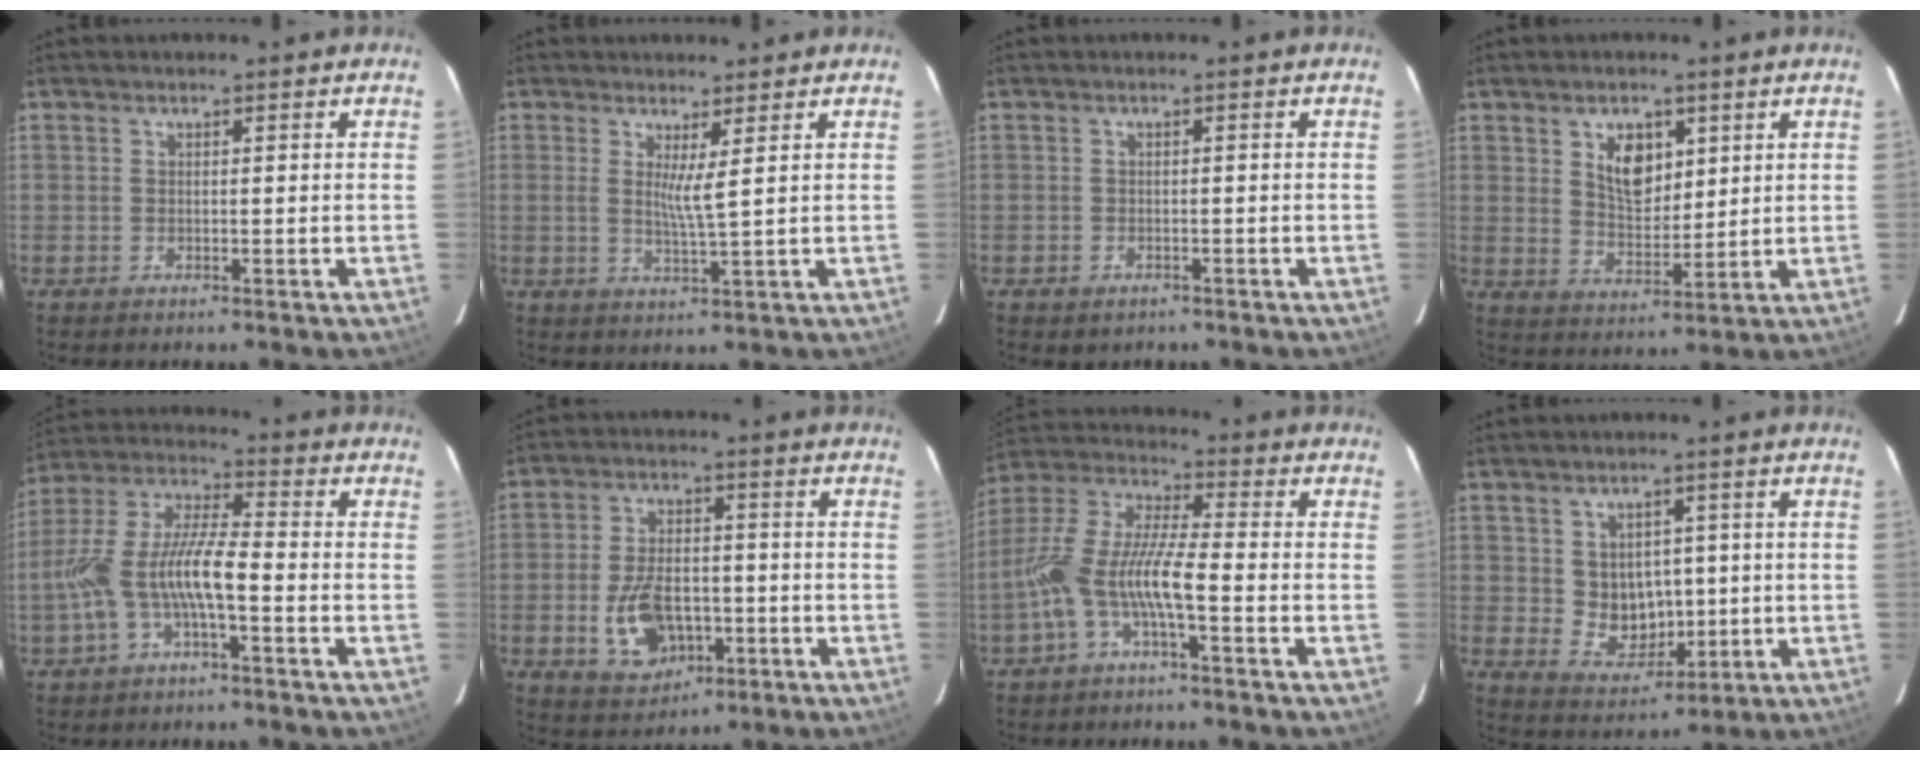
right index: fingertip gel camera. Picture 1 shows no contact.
{"total": 3.3, "force": [1.4, -0.6, 3.0], "torque": [-0.055, -0.012, 0.021]}
{"total": 2.0, "force": [-1.1, 1.6, 0.6], "torque": [-0.014, 0.000, -0.011]}
{"total": 7.5, "force": [3.2, 4.5, 5.1], "torque": [-0.080, 0.003, 0.063]}
{"total": 11.6, "force": [-3.8, 2.9, 10.5], "torque": [-0.225, 0.008, -0.069]}
{"total": 10.9, "force": [-3.3, 7.0, 7.8], "torque": [-0.161, 0.003, -0.043]}
{"total": 10.8, "force": [-4.2, 1.8, 9.7], "torque": [-0.211, 0.007, -0.083]}
{"total": 7.4, "force": [0.4, 6.5, 3.6], "torque": [-0.066, 0.000, 0.028]}